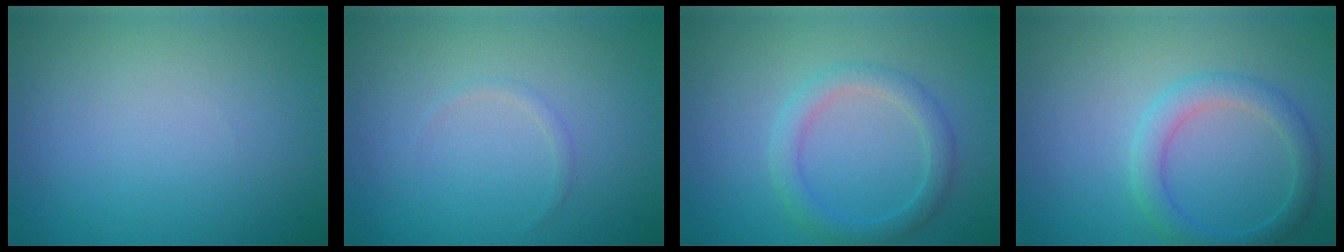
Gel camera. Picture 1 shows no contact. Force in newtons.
{"total": 0.5, "press": 0.5, "slide": 0.0}
{"total": 2.6, "press": 2.6, "slide": 0.2}
{"total": 2.7, "press": 2.7, "slide": 0.2}